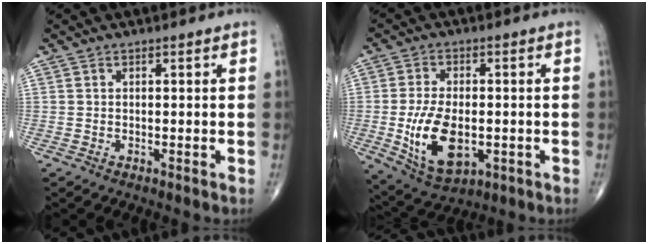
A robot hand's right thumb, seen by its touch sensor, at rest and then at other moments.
{"total": 12.9, "force": [-2.4, 7.0, 10.5], "torque": [-0.188, -0.007, -0.028]}